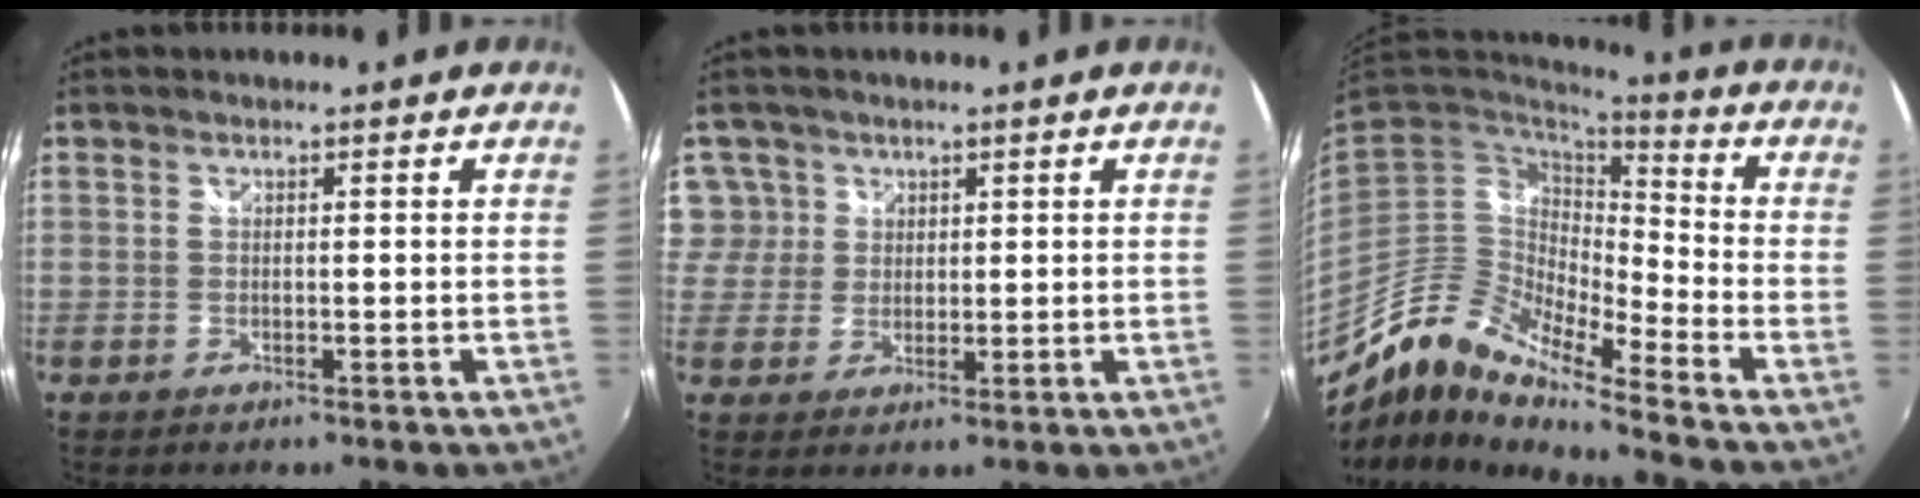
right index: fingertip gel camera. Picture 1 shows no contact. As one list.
[{"total": 5.6, "force": [2.3, 5.1, 0.3], "torque": [0.016, 0.012, 0.041]}, {"total": 11.3, "force": [-8.8, 1.4, 6.9], "torque": [-0.110, -0.004, -0.181]}]